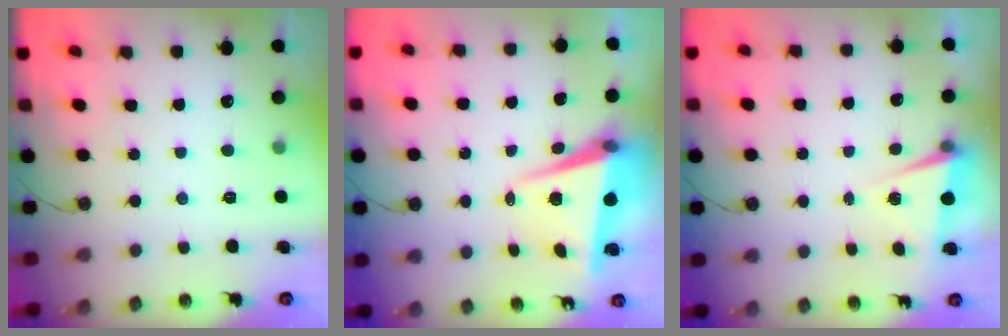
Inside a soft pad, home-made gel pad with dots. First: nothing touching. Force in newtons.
{"total": 7.6, "press": 7.5, "slide": 1.2}
{"total": 2.0, "press": 1.7, "slide": 1.0}